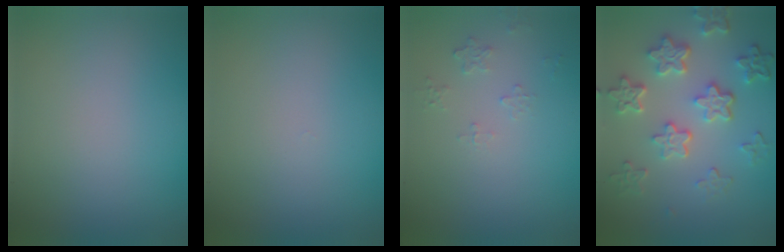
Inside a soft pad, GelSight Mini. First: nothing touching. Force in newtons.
{"total": 0.0}
{"total": 0.7, "press": 0.5, "slide": 0.5}
{"total": 5.9, "press": 4.4, "slide": 3.9}